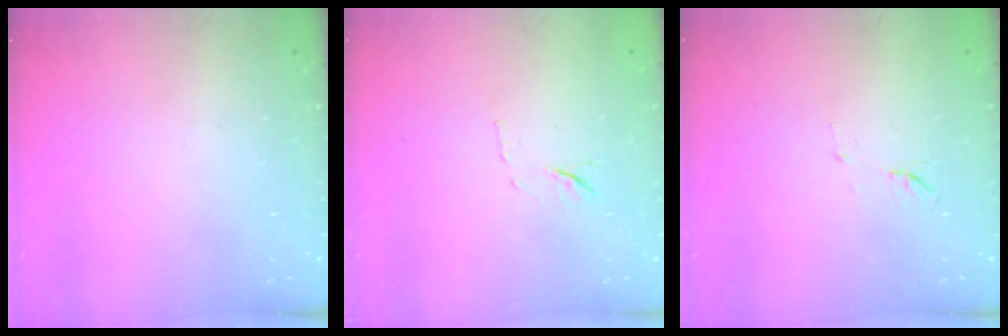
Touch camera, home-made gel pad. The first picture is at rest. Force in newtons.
{"total": 6.1, "press": 5.9, "slide": 1.5}
{"total": 4.3, "press": 4.1, "slide": 1.3}